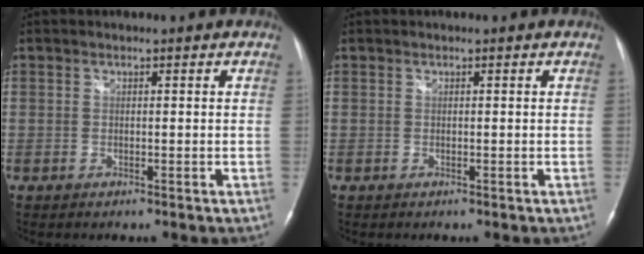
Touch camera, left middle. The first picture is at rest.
{"total": 0.0}